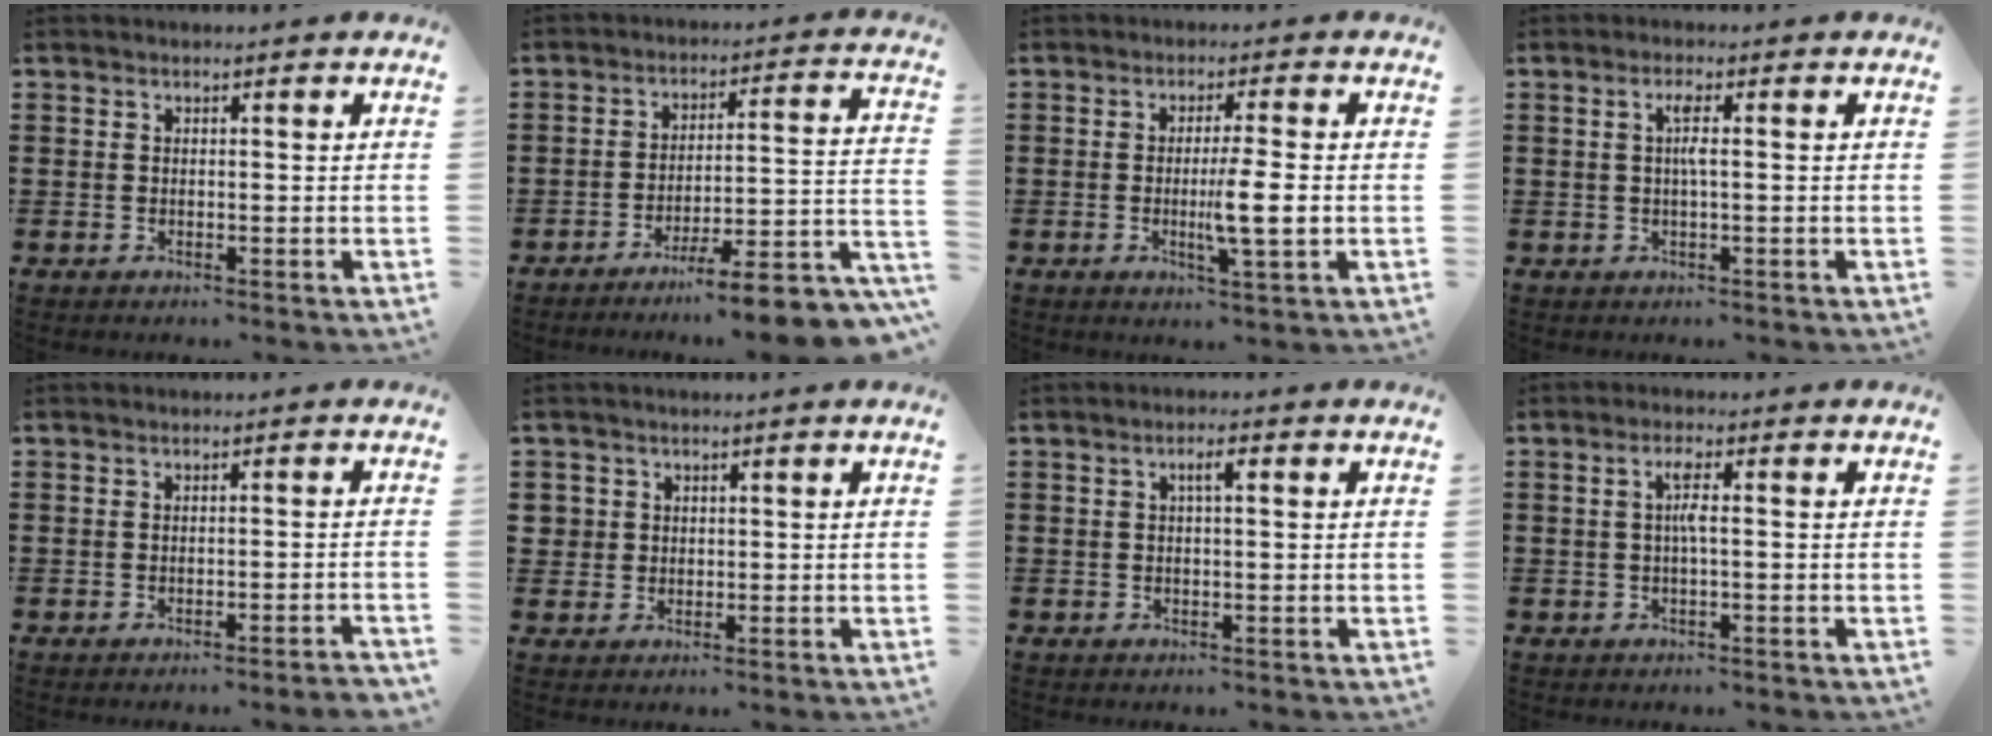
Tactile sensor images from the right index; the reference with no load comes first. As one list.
[{"total": 7.4, "force": [-6.1, -0.1, 4.2], "torque": [-0.060, -0.013, -0.117]}, {"total": 6.4, "force": [-0.8, 0.5, 6.3], "torque": [-0.114, -0.010, -0.017]}, {"total": 2.5, "force": [0.0, 0.2, 2.5], "torque": [-0.049, -0.001, -0.002]}, {"total": 1.4, "force": [-1.1, -0.2, 0.7], "torque": [-0.012, -0.001, -0.022]}, {"total": 2.2, "force": [0.6, 2.1, 0.2], "torque": [-0.015, 0.010, 0.009]}, {"total": 2.1, "force": [0.5, 0.5, 2.0], "torque": [-0.040, 0.007, 0.007]}, {"total": 2.8, "force": [-0.1, 0.2, 2.8], "torque": [-0.055, -0.001, -0.005]}]